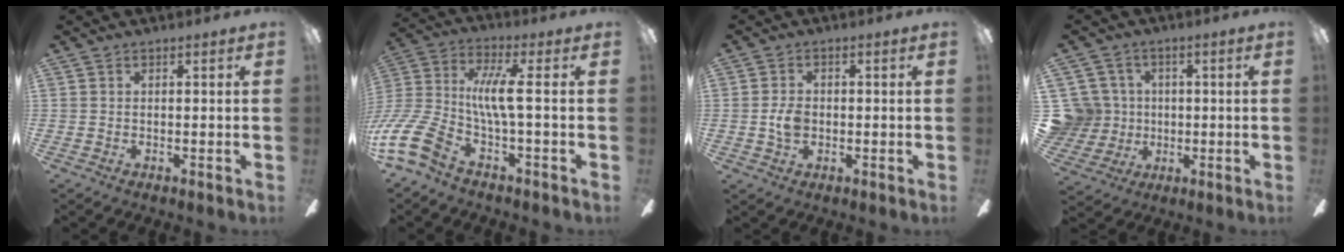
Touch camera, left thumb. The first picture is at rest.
{"total": 14.3, "force": [-3.2, 5.3, 12.9], "torque": [-0.295, -0.004, -0.064]}
{"total": 4.0, "force": [-0.4, 2.8, 2.9], "torque": [-0.058, 0.005, -0.009]}
{"total": 10.2, "force": [1.0, 9.9, 2.2], "torque": [-0.090, -0.001, 0.030]}